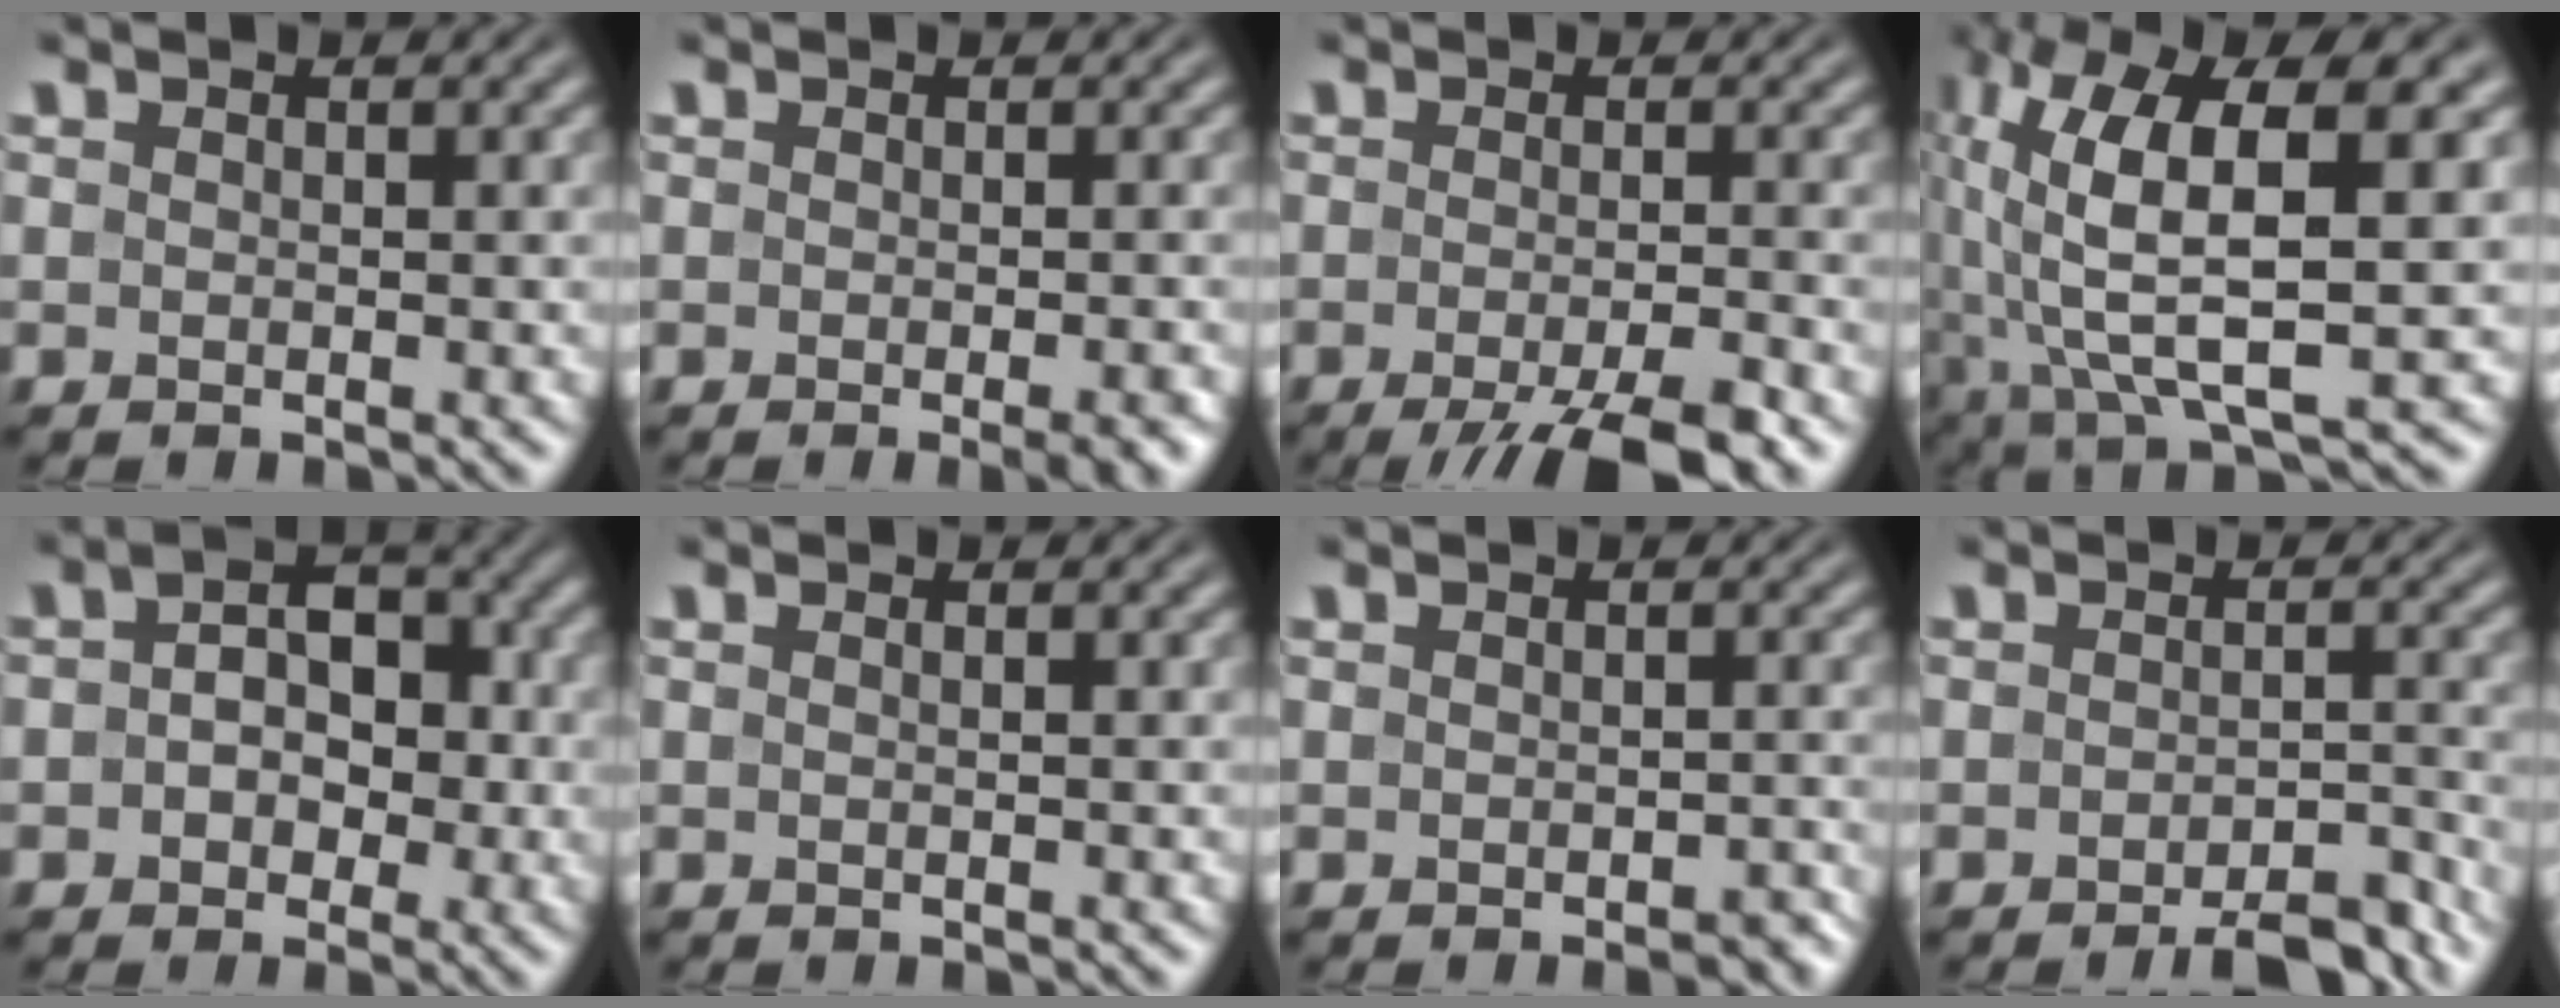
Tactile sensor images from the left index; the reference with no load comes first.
{"total": 2.3, "force": [-1.0, 0.5, 2.0], "torque": [-0.019, 0.001, -0.015]}
{"total": 6.5, "force": [-3.8, 1.4, 5.1], "torque": [-0.067, -0.006, -0.062]}
{"total": 12.0, "force": [2.6, 3.9, 11.0], "torque": [-0.217, 0.011, 0.054]}
{"total": 5.0, "force": [0.1, 3.5, 3.5], "torque": [-0.045, 0.009, -0.007]}
{"total": 0.7, "force": [0.2, 0.2, 0.7], "torque": [-0.010, 0.002, -0.003]}
{"total": 1.5, "force": [-1.0, 0.6, 0.9], "torque": [-0.012, 0.000, -0.010]}
{"total": 4.1, "force": [-3.3, 1.0, 2.2], "torque": [-0.027, 0.005, -0.046]}